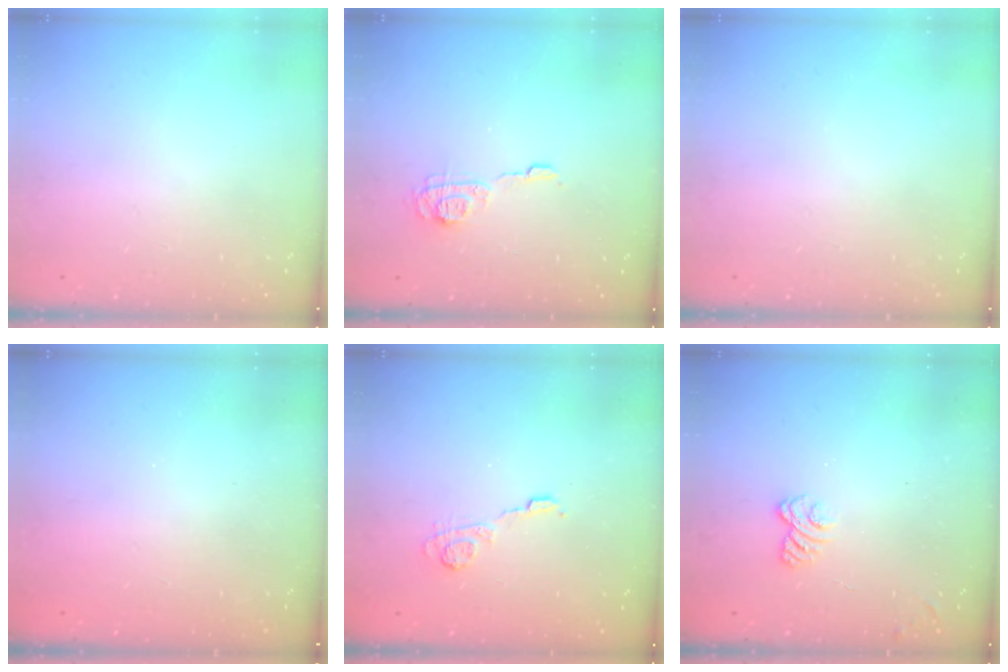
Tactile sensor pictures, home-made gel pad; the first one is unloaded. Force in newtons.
{"total": 7.9, "press": 7.9, "slide": 0.2}
{"total": 0.0}
{"total": 2.3, "press": 2.2, "slide": 0.7}
{"total": 4.5, "press": 4.3, "slide": 1.4}
{"total": 2.8, "press": 2.5, "slide": 1.4}